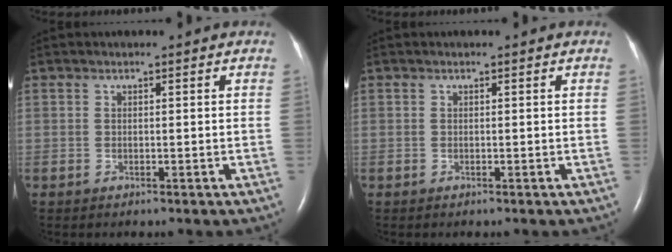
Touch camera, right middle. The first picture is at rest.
{"total": 0.0}